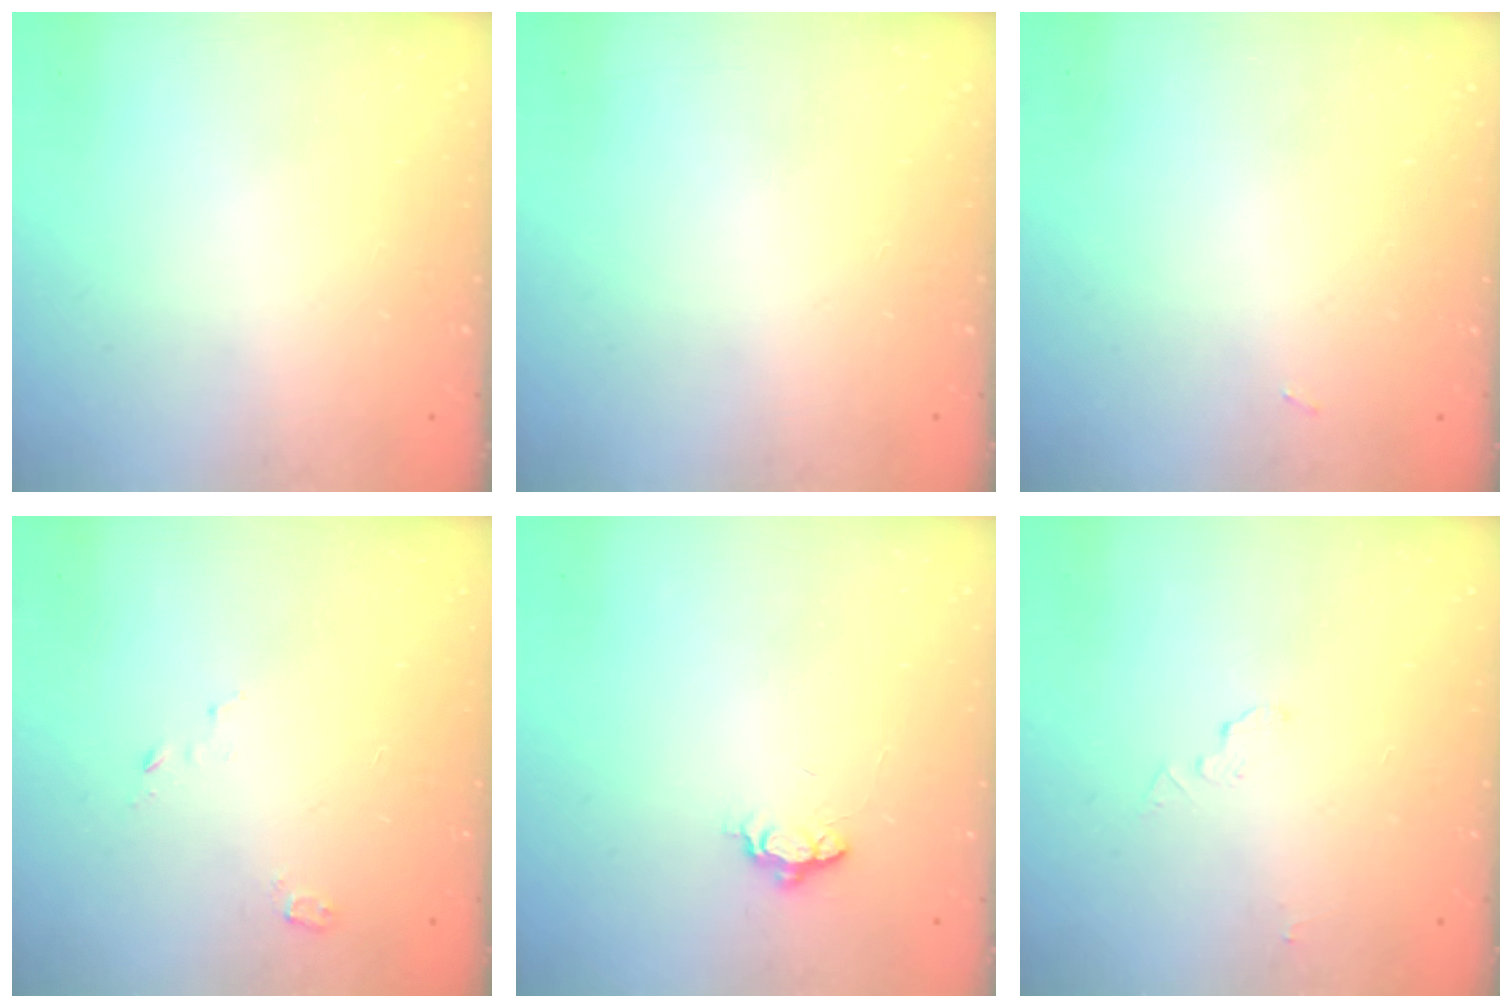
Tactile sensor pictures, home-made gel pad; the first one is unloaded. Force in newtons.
{"total": 0.0}
{"total": 11.6, "press": 2.7, "slide": 11.3}
{"total": 3.2, "press": 3.2, "slide": 0.3}
{"total": 3.7, "press": 3.7, "slide": 0.5}
{"total": 3.2, "press": 3.2, "slide": 0.2}